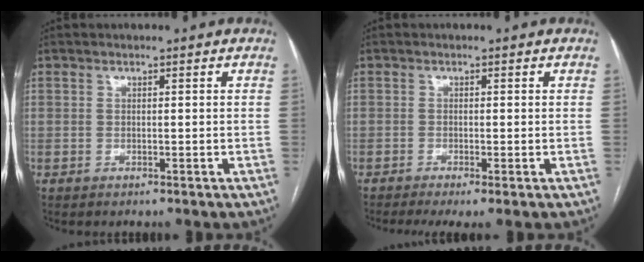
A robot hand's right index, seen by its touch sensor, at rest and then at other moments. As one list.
[{"total": 3.7, "force": [-2.5, 0.4, 2.7], "torque": [-0.046, -0.012, -0.042]}]